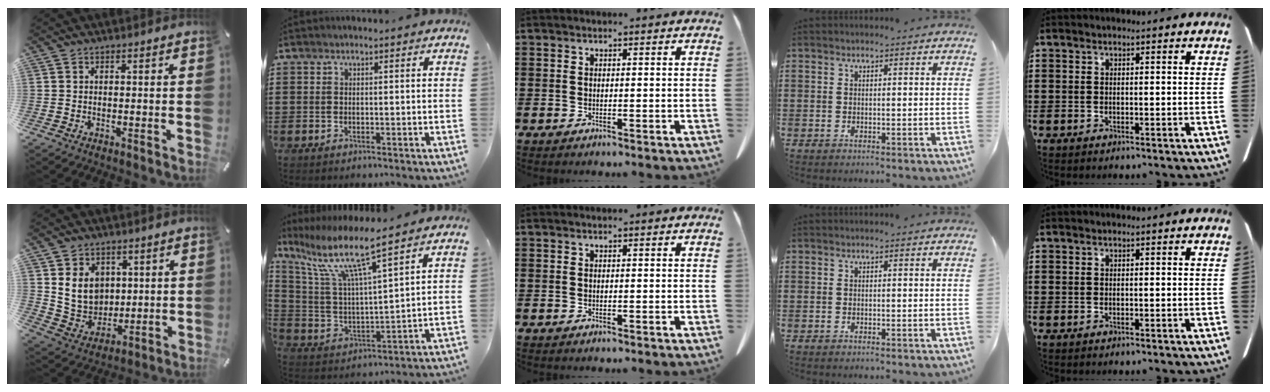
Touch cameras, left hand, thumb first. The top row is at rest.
{"thumb": {"total": 10.0, "force": [3.4, 8.8, 3.5], "torque": [-0.077, -0.017, 0.069]}, "index": {"total": 9.8, "force": [7.1, 0.8, 6.7], "torque": [-0.159, -0.042, 0.115]}}